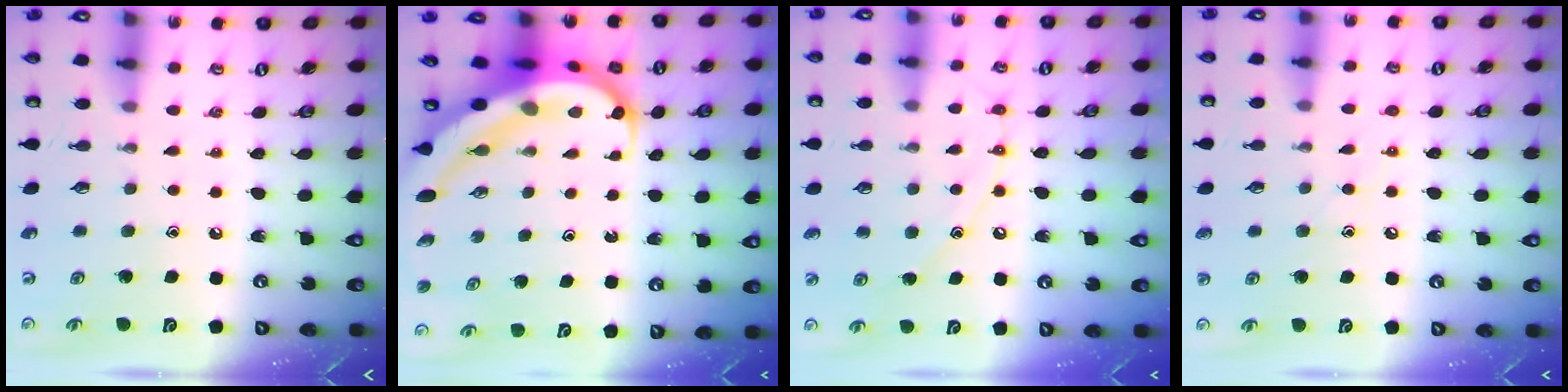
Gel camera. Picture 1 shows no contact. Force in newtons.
{"total": 11.5, "press": 11.3, "slide": 2.2}
{"total": 8.8, "press": 8.8, "slide": 0.7}
{"total": 6.4, "press": 6.4, "slide": 0.3}